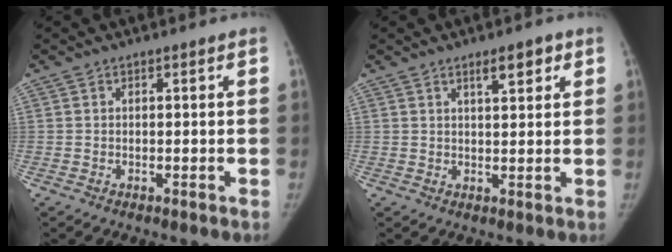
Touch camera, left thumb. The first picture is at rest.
{"total": 4.0, "force": [2.4, 1.3, 3.0], "torque": [-0.030, -0.012, 0.038]}